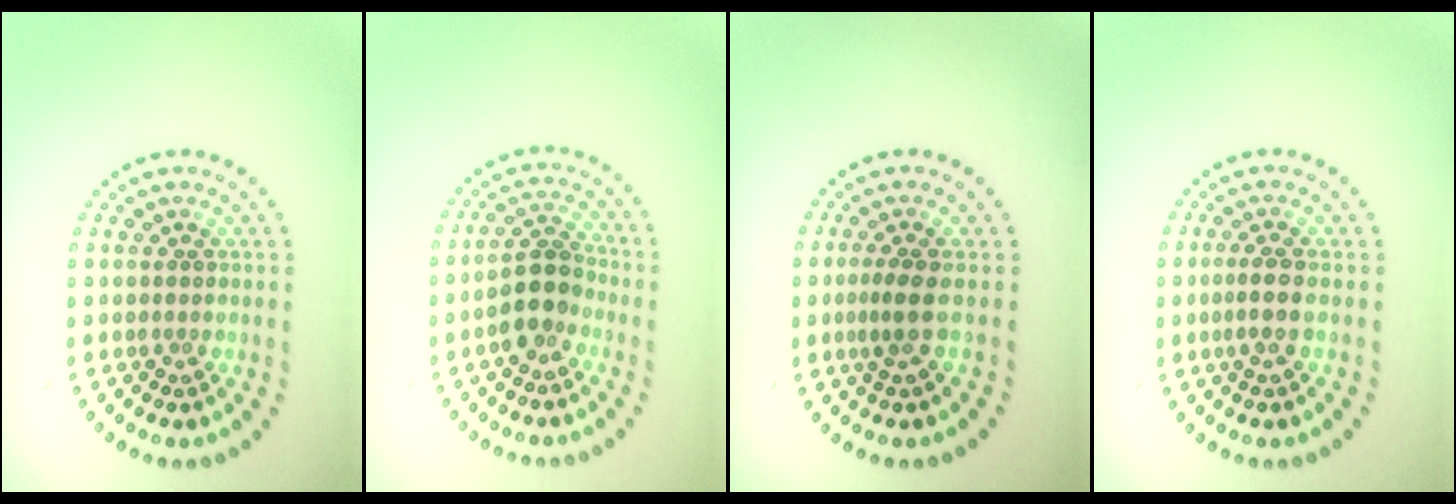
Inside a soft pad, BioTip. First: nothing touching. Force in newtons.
{"total": 3.6, "press": 3.4, "slide": 1.3}
{"total": 1.9, "press": 1.4, "slide": 1.3}
{"total": 1.7, "press": 1.3, "slide": 1.0}